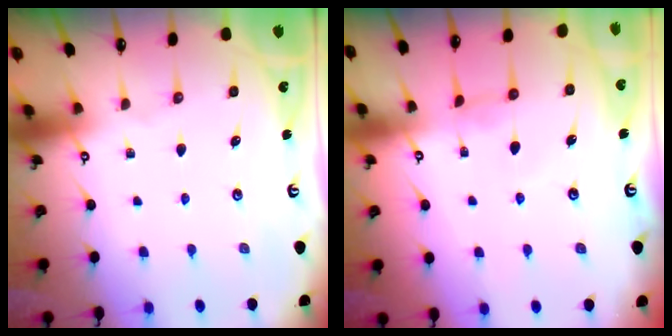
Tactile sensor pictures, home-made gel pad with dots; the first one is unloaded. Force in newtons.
{"total": 0.6, "press": 0.5, "slide": 0.4}